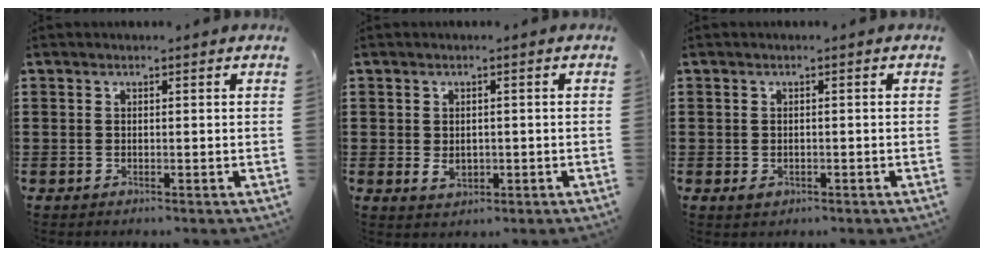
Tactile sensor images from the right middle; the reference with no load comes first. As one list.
[{"total": 2.2, "force": [-0.1, 1.5, 1.6], "torque": [-0.025, -0.001, -0.003]}, {"total": 0.8, "force": [-0.2, 0.6, 0.5], "torque": [-0.012, 0.002, -0.005]}]